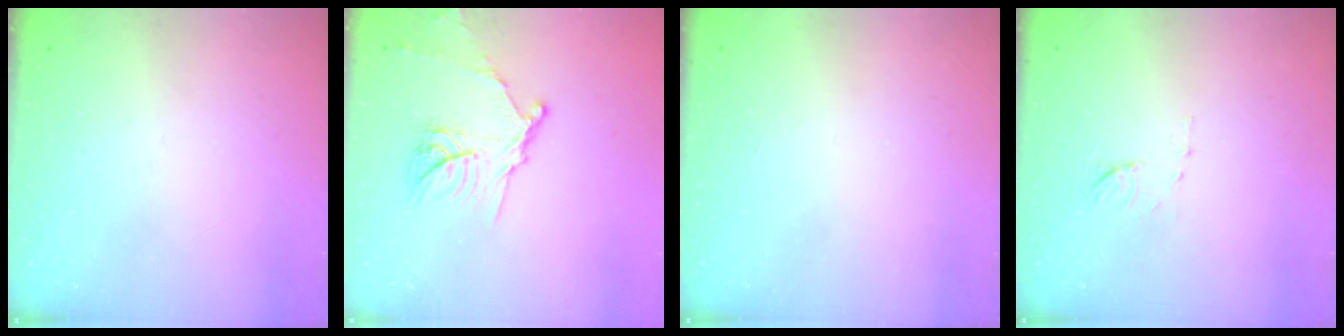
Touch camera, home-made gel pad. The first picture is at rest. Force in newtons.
{"total": 13.6, "press": 13.6, "slide": 1.1}
{"total": 1.5, "press": 1.5, "slide": 0.1}
{"total": 5.3, "press": 5.3, "slide": 0.6}